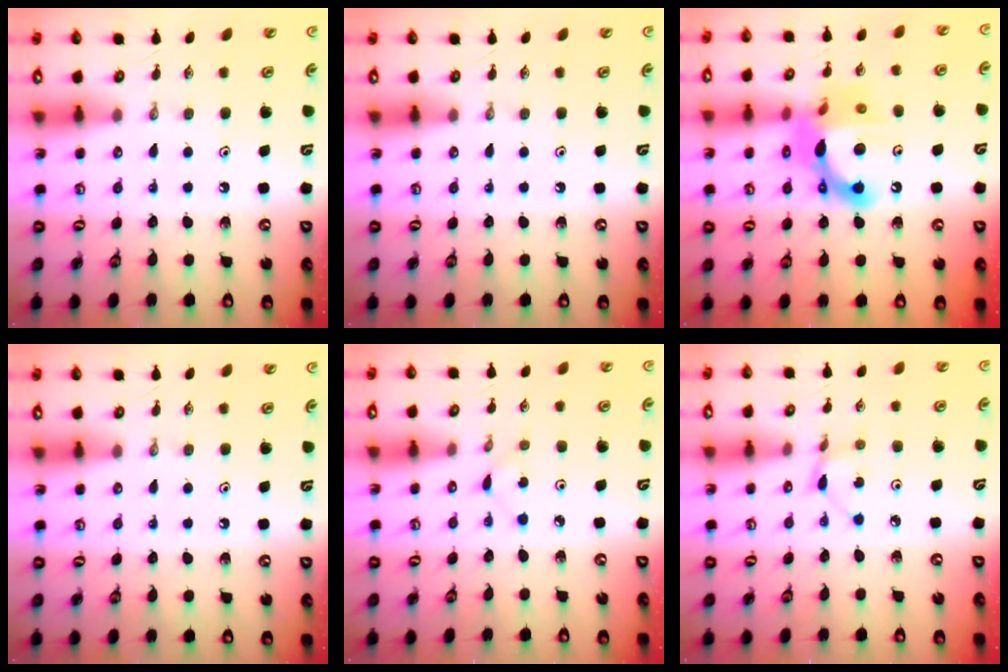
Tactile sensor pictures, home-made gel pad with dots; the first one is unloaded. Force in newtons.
{"total": 0.0}
{"total": 14.9, "press": 14.8, "slide": 1.4}
{"total": 0.0}
{"total": 2.6, "press": 2.6, "slide": 0.2}
{"total": 2.0, "press": 2.0, "slide": 0.2}